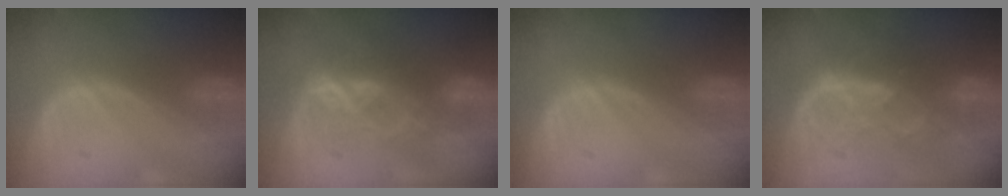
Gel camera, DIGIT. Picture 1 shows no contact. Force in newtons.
{"total": 5.9, "press": 5.9, "slide": 0.8}
{"total": 0.0}
{"total": 6.4, "press": 6.4, "slide": 0.7}